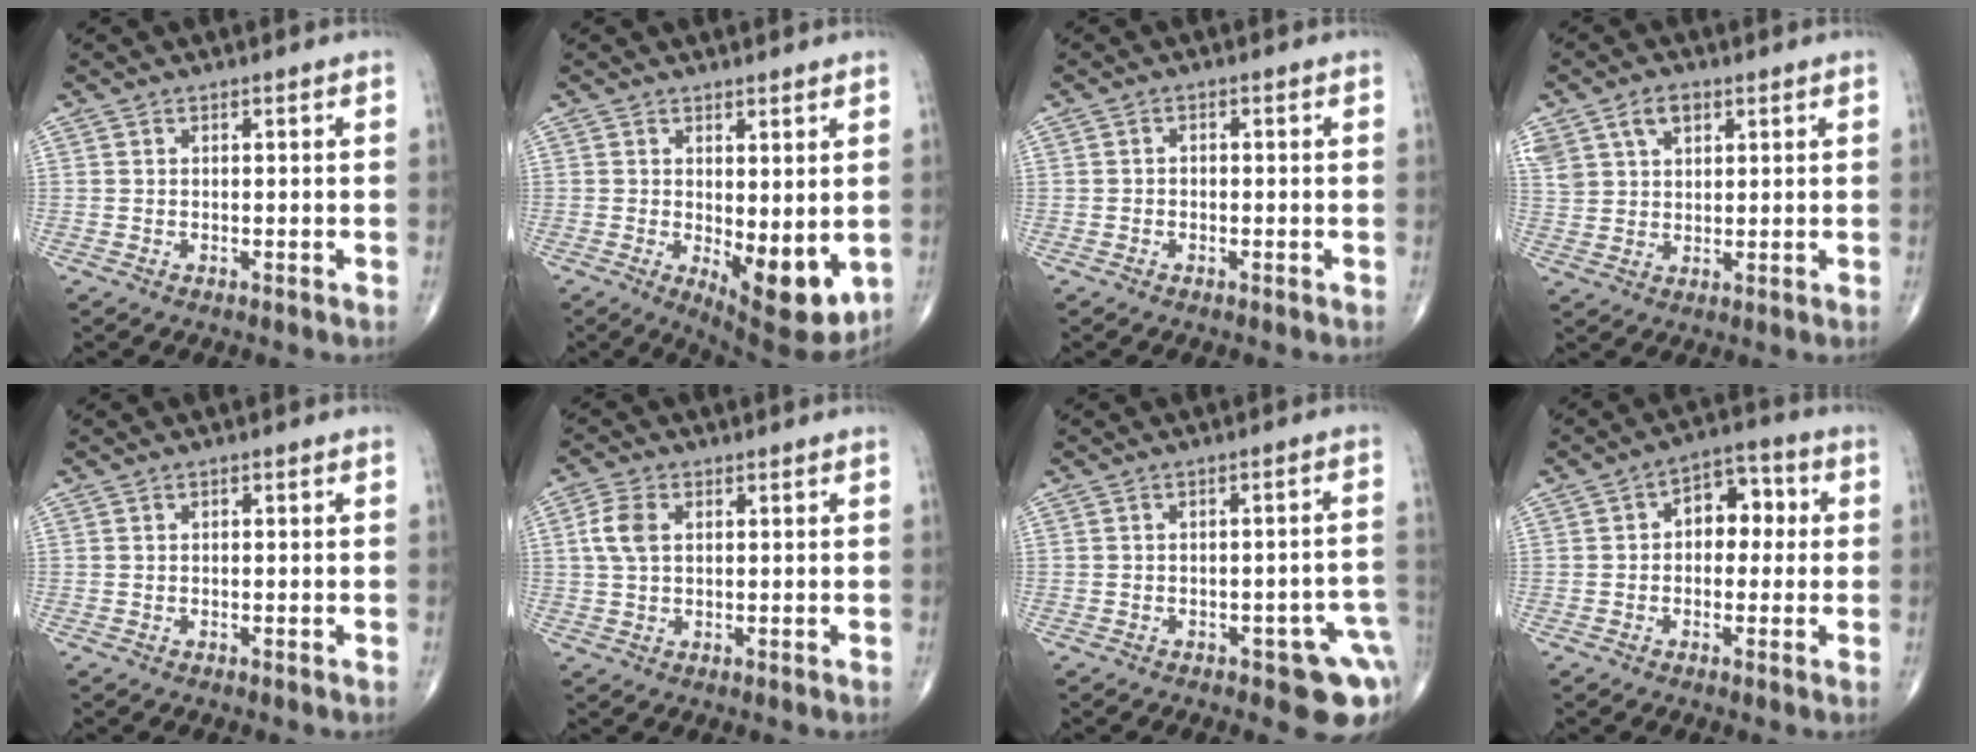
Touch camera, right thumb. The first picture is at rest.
{"total": 10.7, "force": [-1.5, 4.3, 9.7], "torque": [-0.116, -0.026, -0.006]}
{"total": 0.8, "force": [-0.4, 0.6, 0.4], "torque": [0.000, 0.002, -0.010]}
{"total": 8.6, "force": [4.3, 5.9, 4.7], "torque": [-0.085, -0.002, 0.086]}
{"total": 0.0}
{"total": 4.8, "force": [1.0, 2.9, 3.7], "torque": [-0.085, 0.007, 0.017]}
{"total": 9.3, "force": [-4.1, 3.7, 7.5], "torque": [-0.060, 0.023, -0.046]}
{"total": 7.8, "force": [0.7, 5.3, 5.7], "torque": [-0.044, 0.029, -0.002]}